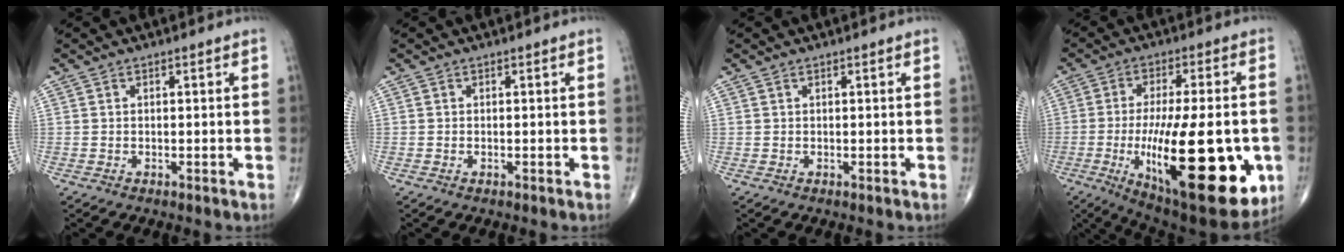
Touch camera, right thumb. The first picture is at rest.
{"total": 0.0}
{"total": 0.0}
{"total": 28.2, "force": [-6.6, 9.5, 25.7], "torque": [-0.383, -0.026, -0.078]}